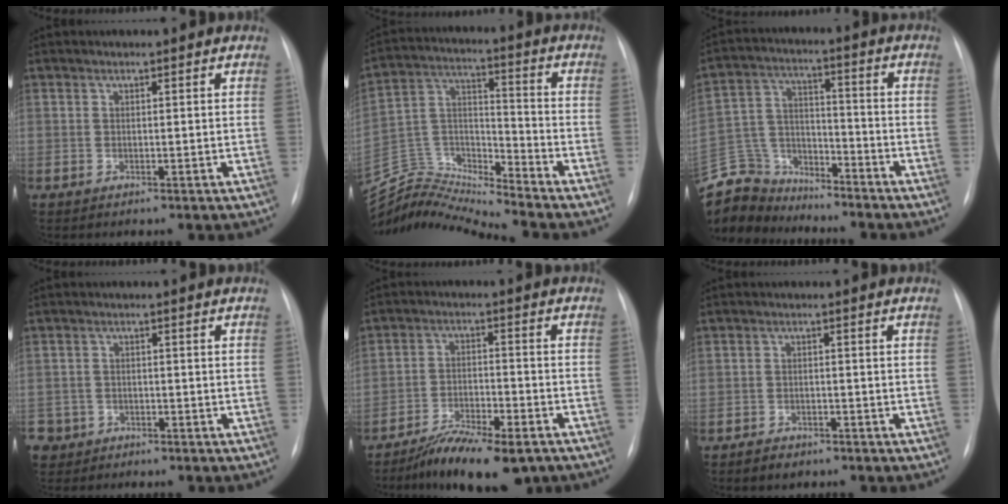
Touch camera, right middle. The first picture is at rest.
{"total": 14.5, "force": [-14.4, -1.7, 0.8], "torque": [-0.016, 0.046, -0.273]}
{"total": 12.8, "force": [-12.0, 4.1, 0.9], "torque": [-0.024, 0.033, -0.226]}
{"total": 4.4, "force": [-2.8, 3.4, -0.3], "torque": [0.003, 0.008, -0.049]}
{"total": 11.3, "force": [-8.5, 3.0, 6.8], "torque": [-0.107, -0.013, -0.140]}
{"total": 2.5, "force": [-1.9, 1.4, 0.7], "torque": [-0.017, 0.001, -0.025]}